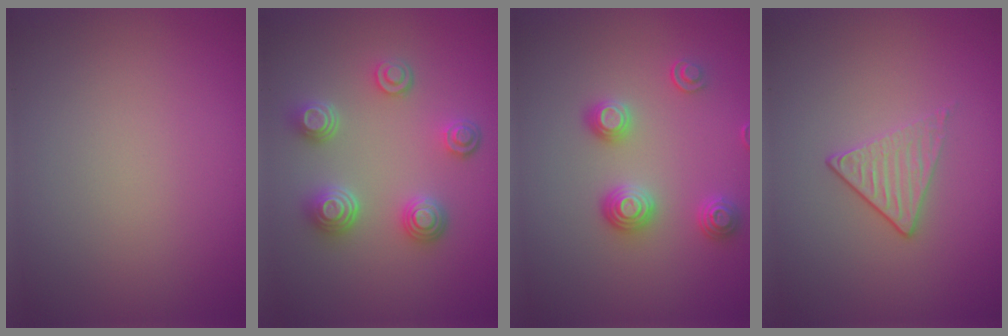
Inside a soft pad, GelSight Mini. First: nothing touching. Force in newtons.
{"total": 3.8, "press": 3.2, "slide": 1.9}
{"total": 3.0, "press": 2.6, "slide": 1.3}
{"total": 1.7, "press": 1.4, "slide": 1.0}